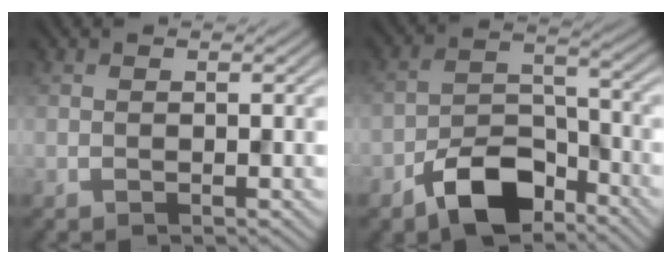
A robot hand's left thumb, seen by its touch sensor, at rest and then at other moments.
{"total": 9.4, "force": [-6.2, 4.6, 5.3], "torque": [-0.088, 0.001, -0.129]}